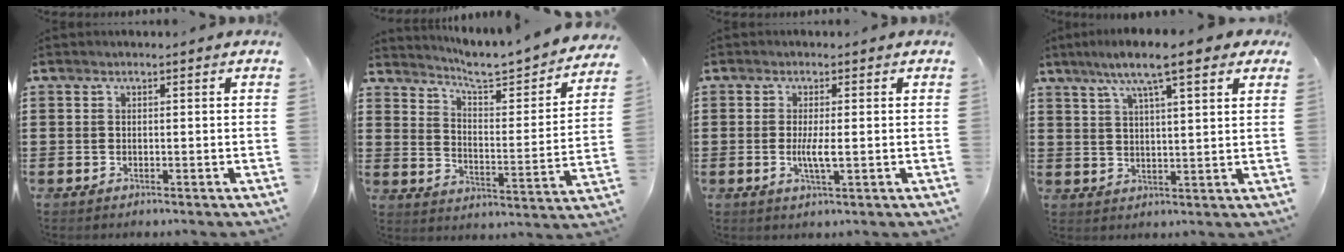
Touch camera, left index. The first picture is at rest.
{"total": 5.2, "force": [4.9, 0.5, 1.6], "torque": [-0.051, -0.044, 0.076]}
{"total": 3.2, "force": [-0.2, 0.4, 3.1], "torque": [-0.055, -0.004, -0.004]}
{"total": 9.2, "force": [6.5, 1.6, 6.3], "torque": [-0.132, -0.004, 0.110]}